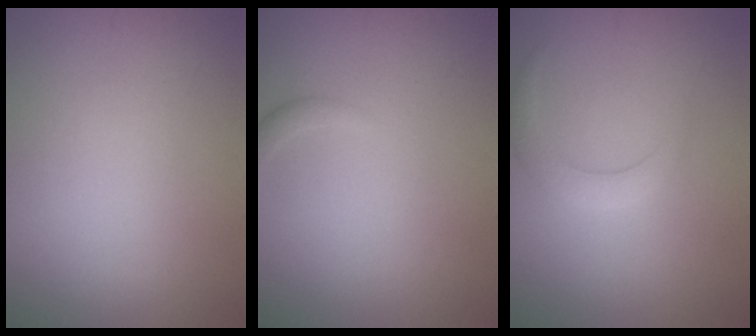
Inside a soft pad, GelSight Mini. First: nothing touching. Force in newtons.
{"total": 0.9, "press": 0.9, "slide": 0.1}
{"total": 2.2, "press": 2.2, "slide": 0.2}